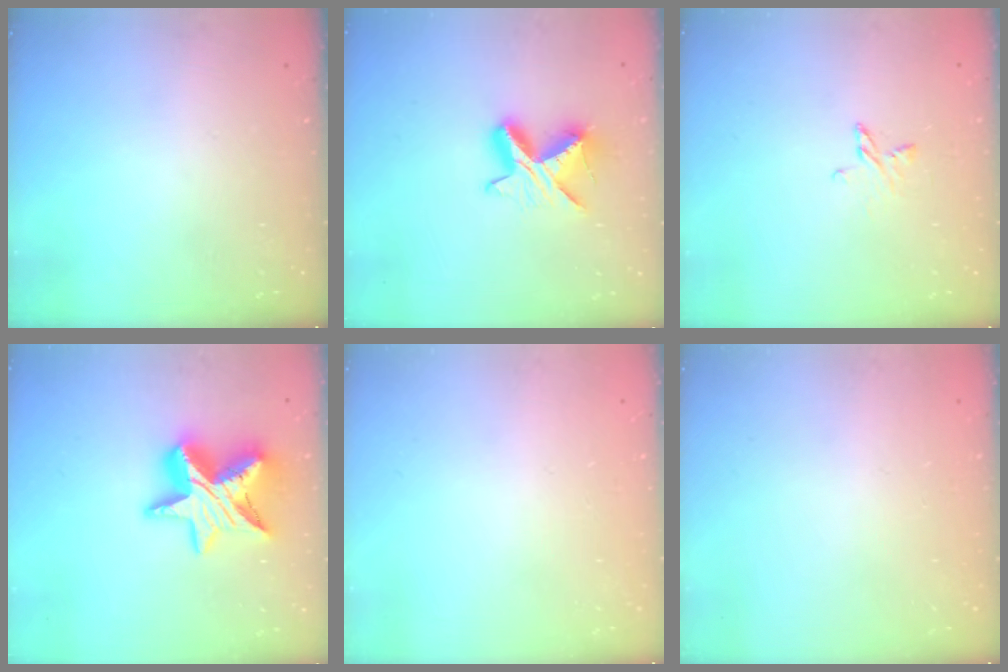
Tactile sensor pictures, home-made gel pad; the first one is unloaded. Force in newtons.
{"total": 9.1, "press": 9.1, "slide": 0.5}
{"total": 3.2, "press": 3.2, "slide": 0.3}
{"total": 16.5, "press": 16.4, "slide": 1.2}
{"total": 0.0}
{"total": 0.0}